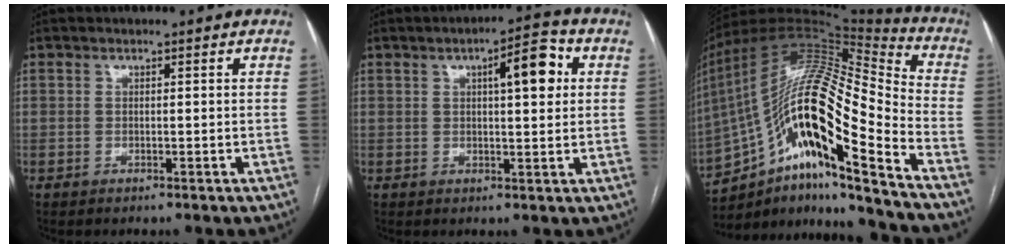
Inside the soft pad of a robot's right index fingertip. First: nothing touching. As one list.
[{"total": 7.4, "force": [2.1, 1.8, 6.8], "torque": [-0.096, 0.015, 0.027]}, {"total": 23.8, "force": [-12.1, 3.3, 20.2], "torque": [-0.363, 0.020, -0.210]}]